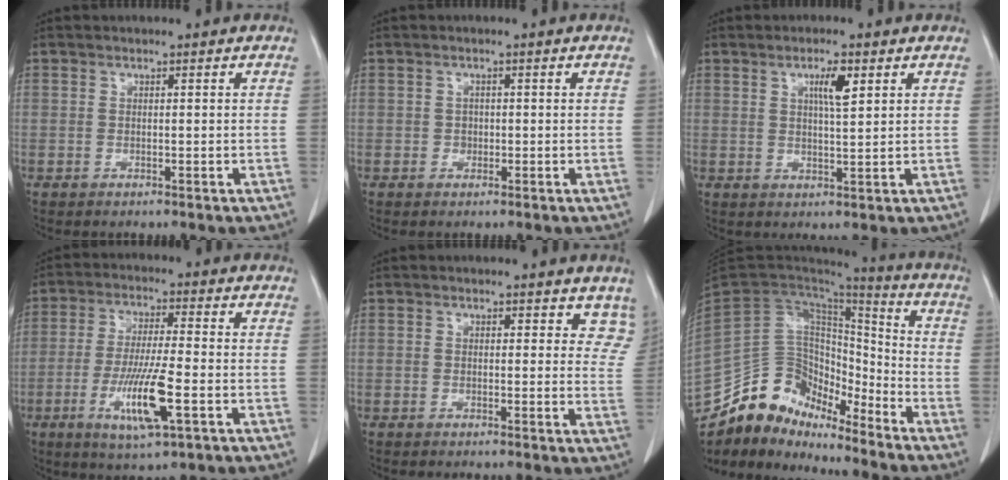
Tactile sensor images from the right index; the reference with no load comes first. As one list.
[{"total": 1.0, "force": [-0.2, 1.0, 0.3], "torque": [-0.003, 0.004, -0.002]}, {"total": 3.9, "force": [1.8, 0.4, 3.5], "torque": [-0.060, -0.001, 0.030]}, {"total": 10.4, "force": [-3.5, 1.0, 9.8], "torque": [-0.187, -0.018, -0.063]}, {"total": 5.1, "force": [4.3, 2.6, 1.2], "torque": [0.019, -0.012, 0.029]}, {"total": 14.0, "force": [-12.4, 5.6, 3.1], "torque": [-0.040, 0.068, -0.225]}]